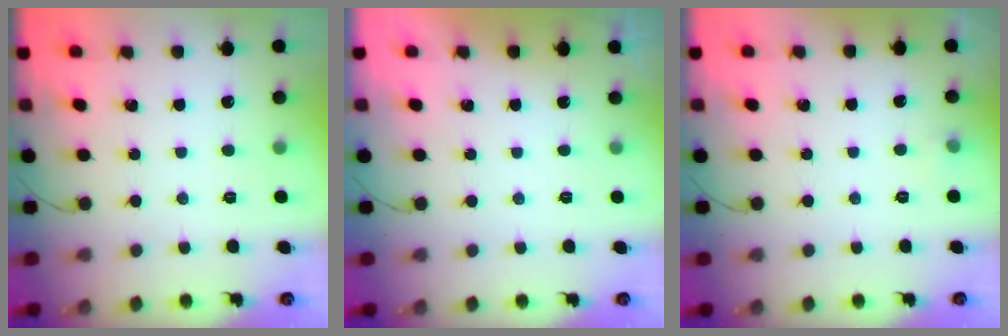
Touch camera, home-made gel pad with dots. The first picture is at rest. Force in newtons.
{"total": 0.0}
{"total": 7.1, "press": 2.9, "slide": 6.5}